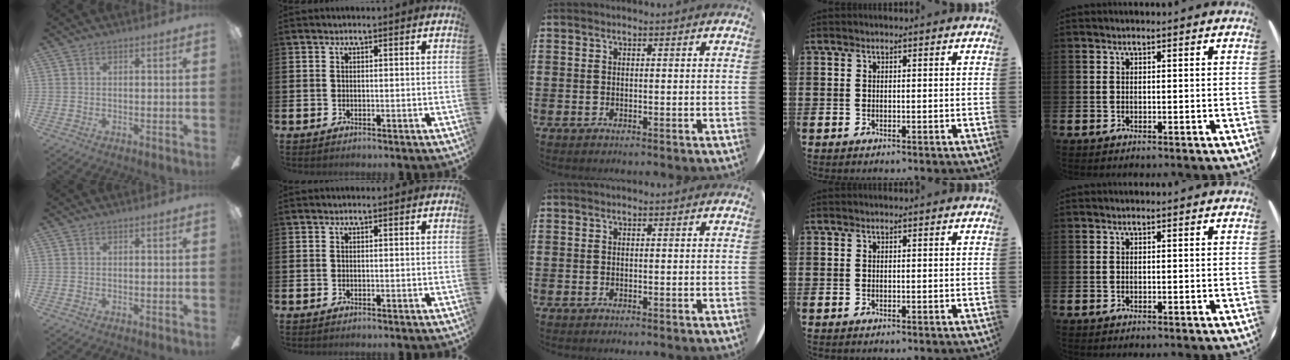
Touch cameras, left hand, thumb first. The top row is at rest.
{}